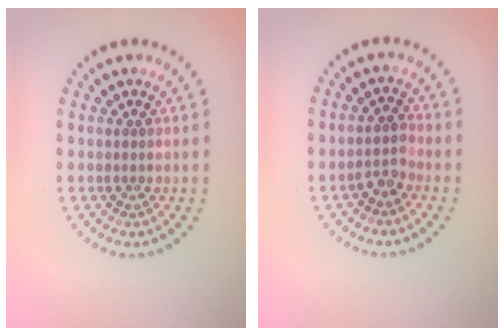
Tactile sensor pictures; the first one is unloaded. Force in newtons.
{"total": 1.8, "press": 1.4, "slide": 1.0}